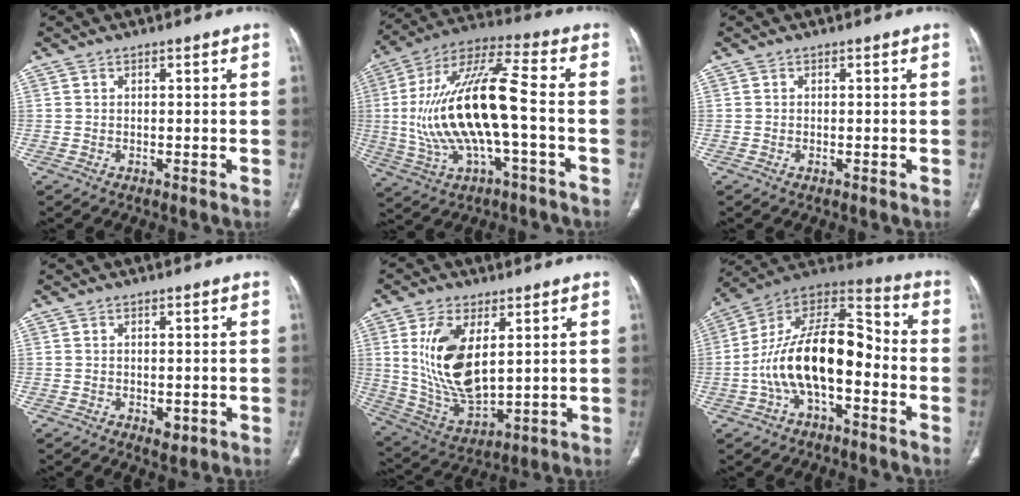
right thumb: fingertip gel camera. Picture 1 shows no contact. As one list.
[{"total": 20.6, "force": [-1.7, 6.3, 19.5], "torque": [-0.402, 0.035, -0.028]}, {"total": 0.0}, {"total": 2.1, "force": [-0.6, 1.3, 1.6], "torque": [-0.015, -0.002, -0.003]}, {"total": 15.9, "force": [4.1, 8.0, 13.1], "torque": [-0.248, -0.026, 0.093]}, {"total": 19.1, "force": [-4.0, 9.5, 16.1], "torque": [-0.268, 0.066, -0.075]}]